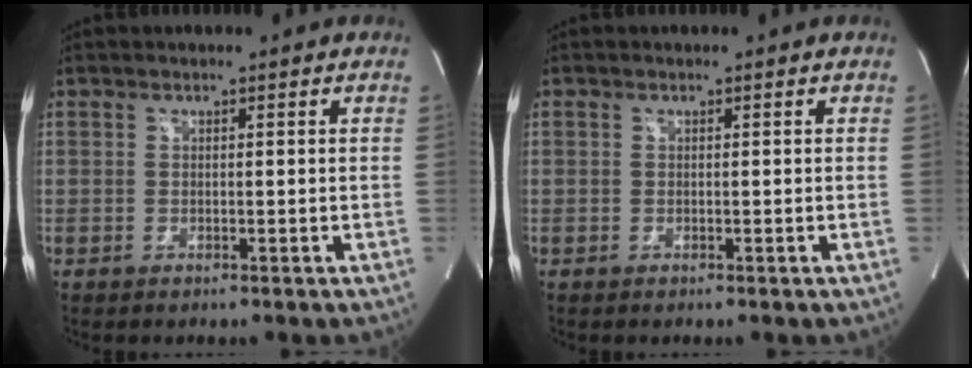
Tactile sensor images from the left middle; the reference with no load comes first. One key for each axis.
{"total": 0.0}